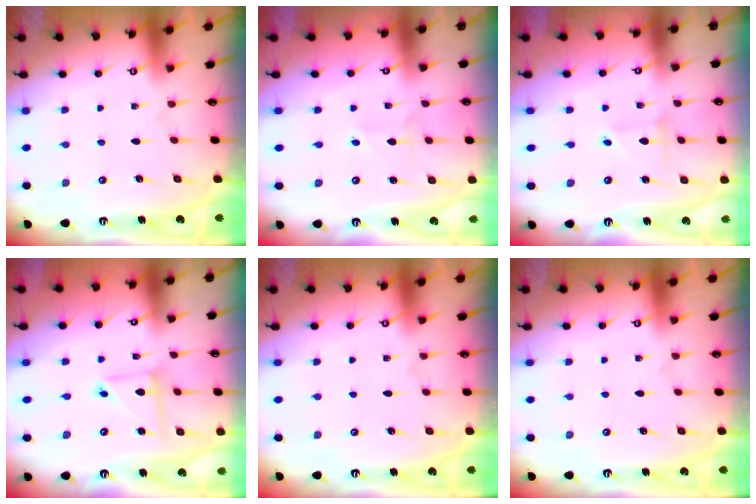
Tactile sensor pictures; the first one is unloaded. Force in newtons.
{"total": 2.8, "press": 2.8, "slide": 0.3}
{"total": 1.9, "press": 1.9, "slide": 0.3}
{"total": 5.8, "press": 5.8, "slide": 0.6}
{"total": 0.0}
{"total": 0.0}